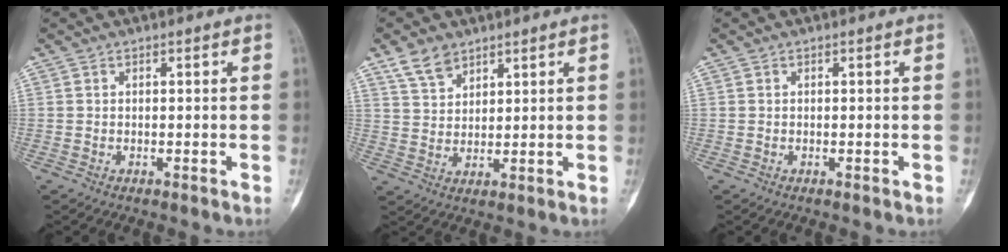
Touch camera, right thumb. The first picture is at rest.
{"total": 5.7, "force": [4.1, 3.3, 2.3], "torque": [-0.028, -0.019, 0.085]}
{"total": 0.0}